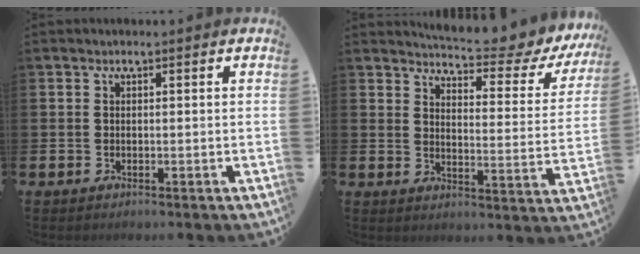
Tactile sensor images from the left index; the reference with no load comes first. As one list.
[{"total": 6.0, "force": [5.5, 0.6, 2.1], "torque": [-0.046, -0.051, 0.087]}]